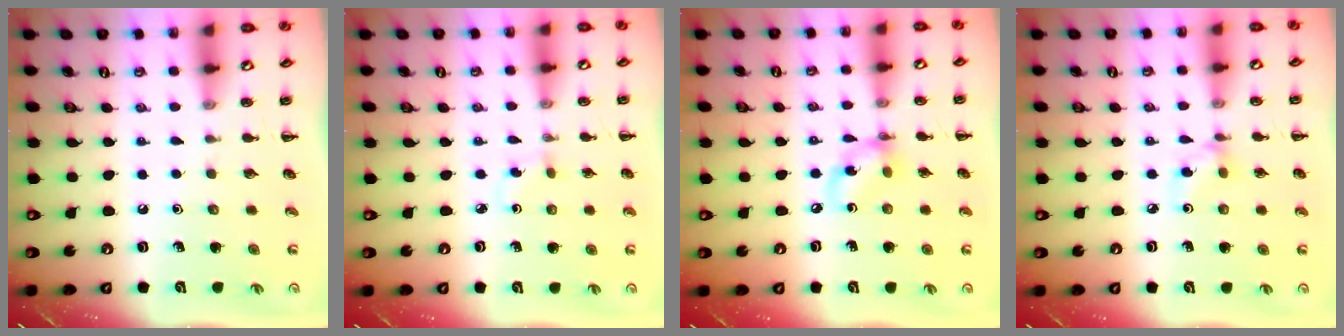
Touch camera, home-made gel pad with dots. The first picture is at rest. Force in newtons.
{"total": 1.6, "press": 1.4, "slide": 0.8}
{"total": 7.0, "press": 6.9, "slide": 1.1}
{"total": 3.0, "press": 2.8, "slide": 1.1}